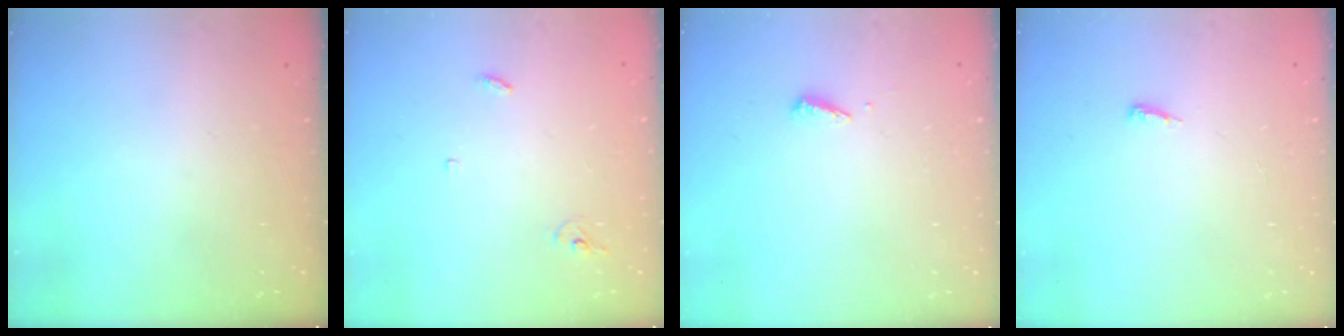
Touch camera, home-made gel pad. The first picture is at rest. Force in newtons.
{"total": 2.9, "press": 2.9, "slide": 0.2}
{"total": 2.5, "press": 2.5, "slide": 0.1}
{"total": 4.6, "press": 4.5, "slide": 0.9}